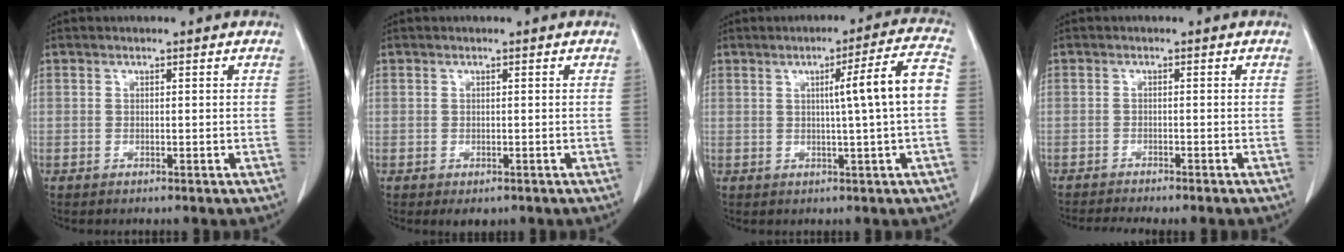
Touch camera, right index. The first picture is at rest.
{"total": 1.6, "force": [-0.9, 1.0, 0.9], "torque": [-0.006, 0.000, -0.004]}
{"total": 8.3, "force": [0.3, -1.1, 8.2], "torque": [-0.117, 0.010, 0.005]}
{"total": 6.5, "force": [-5.8, 0.5, 2.9], "torque": [-0.032, -0.004, -0.082]}